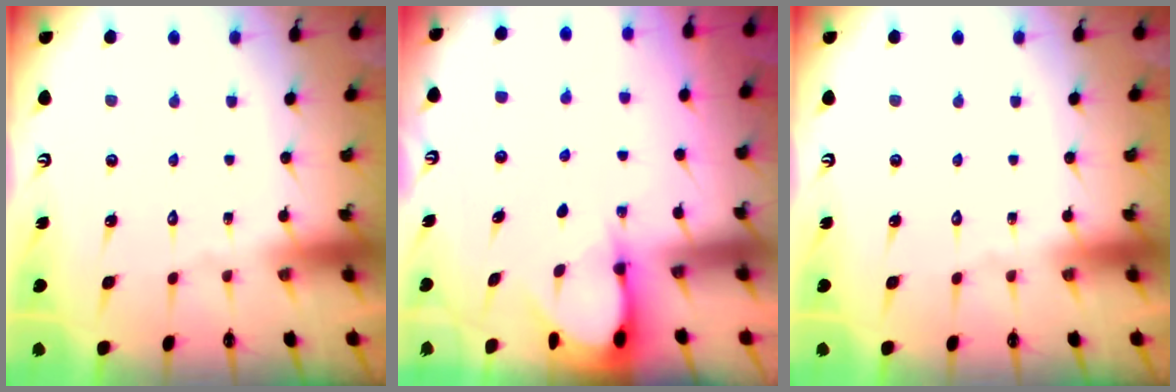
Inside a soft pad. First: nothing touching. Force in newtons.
{"total": 3.1, "press": 3.1, "slide": 0.4}
{"total": 0.0}